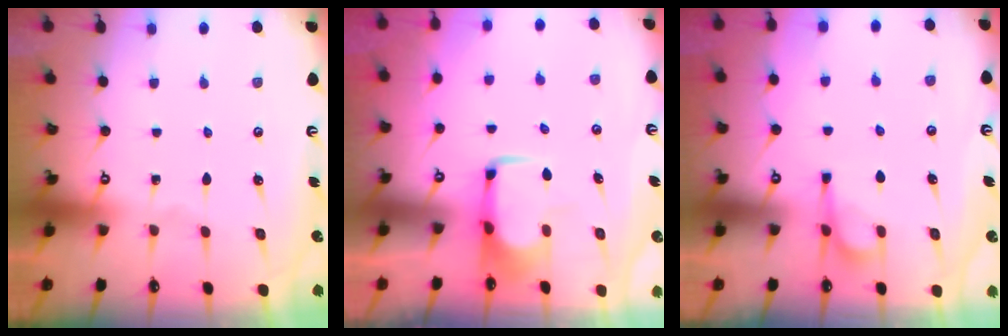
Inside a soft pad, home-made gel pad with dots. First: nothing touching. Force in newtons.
{"total": 1.8, "press": 1.8, "slide": 0.5}
{"total": 5.5, "press": 5.5, "slide": 0.7}